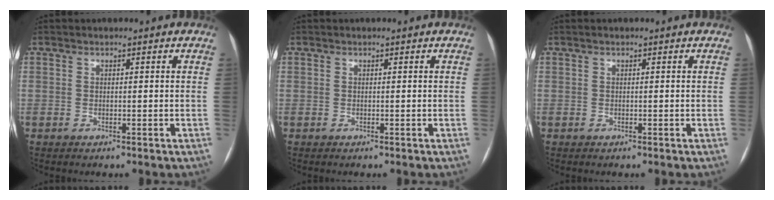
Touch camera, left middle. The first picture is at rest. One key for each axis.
{"total": 0.0}
{"total": 0.0}